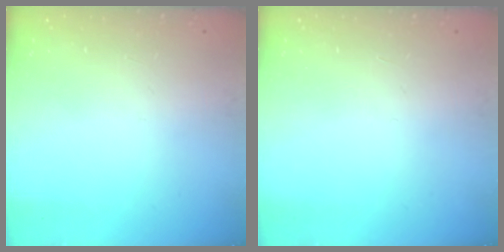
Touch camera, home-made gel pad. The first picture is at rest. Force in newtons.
{"total": 0.0}